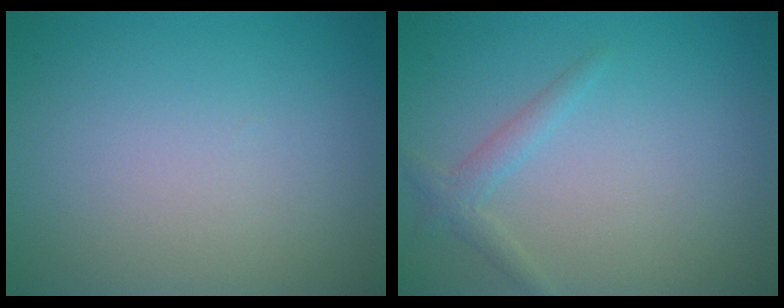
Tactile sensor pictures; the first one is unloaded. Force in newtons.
{"total": 1.5, "press": 1.5, "slide": 0.1}